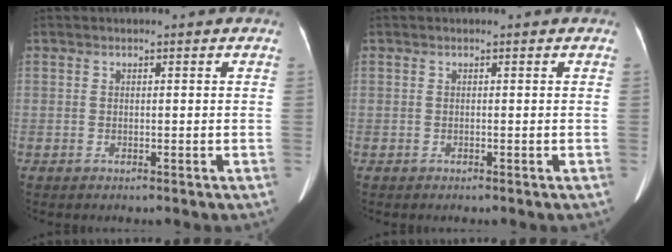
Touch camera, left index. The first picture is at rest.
{"total": 0.0}